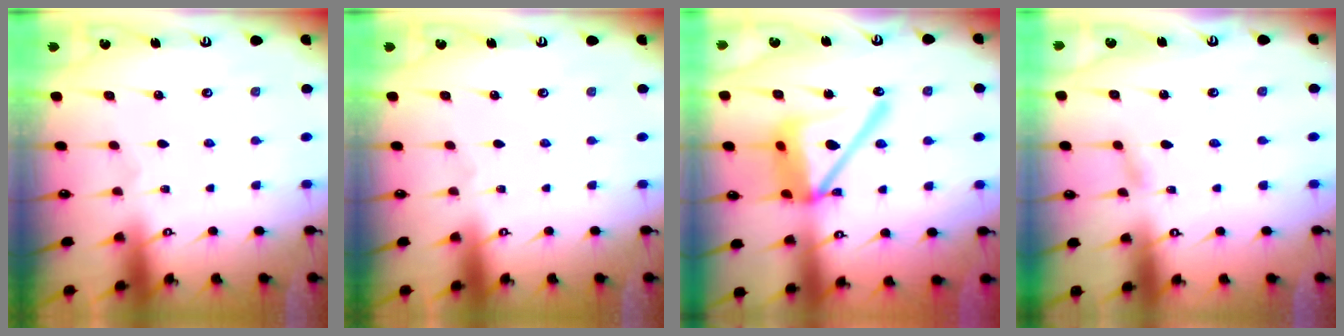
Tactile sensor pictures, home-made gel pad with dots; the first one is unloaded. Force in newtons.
{"total": 0.0}
{"total": 16.9, "press": 16.8, "slide": 1.8}
{"total": 2.2, "press": 2.2, "slide": 0.2}